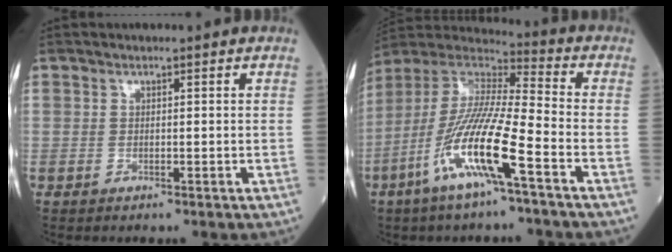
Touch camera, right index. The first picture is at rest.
{"total": 15.8, "force": [-6.8, 0.9, 14.2], "torque": [-0.299, -0.016, -0.135]}